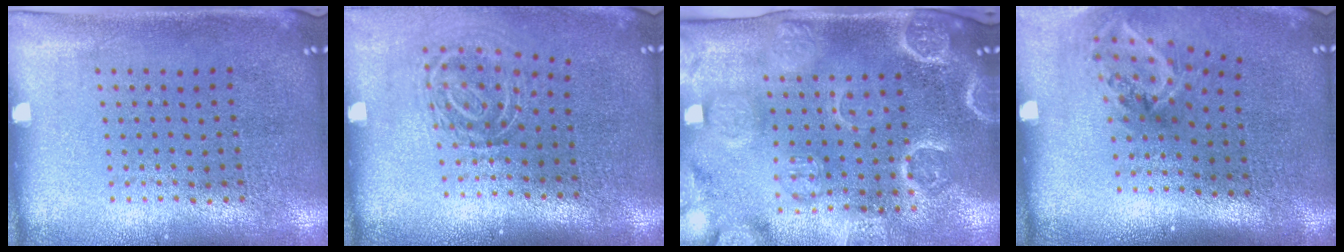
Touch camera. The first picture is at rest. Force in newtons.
{"total": 1.8, "press": 1.2, "slide": 1.4}
{"total": 4.1, "press": 3.7, "slide": 1.7}
{"total": 2.0, "press": 1.3, "slide": 1.5}